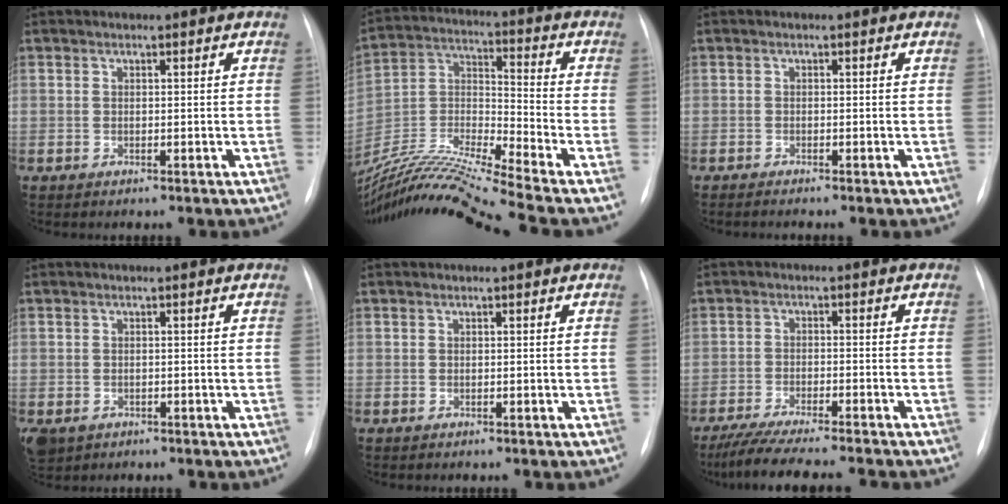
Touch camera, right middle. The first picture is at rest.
{"total": 20.5, "force": [-17.7, -1.9, 10.3], "torque": [-0.229, -0.016, -0.327]}
{"total": 1.6, "force": [-1.3, -0.1, 0.9], "torque": [-0.011, -0.002, -0.015]}
{"total": 4.8, "force": [-2.5, 3.8, 1.6], "torque": [-0.038, -0.002, -0.033]}
{"total": 0.0}
{"total": 12.1, "force": [-10.6, 0.1, 5.9], "torque": [-0.080, -0.024, -0.164]}